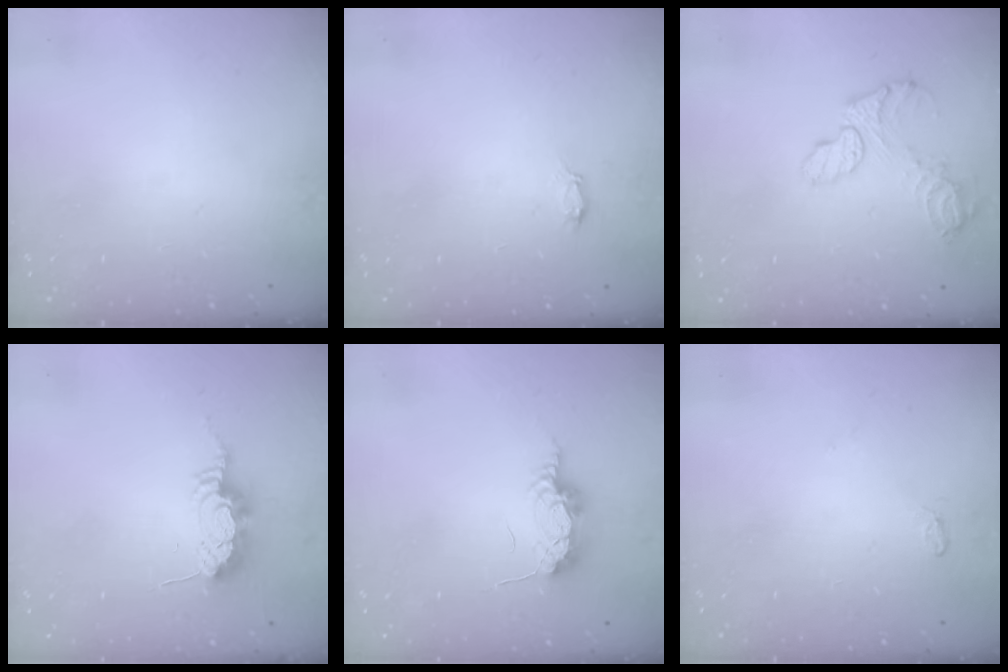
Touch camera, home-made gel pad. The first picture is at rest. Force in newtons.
{"total": 2.1, "press": 2.1, "slide": 0.3}
{"total": 10.3, "press": 10.3, "slide": 0.9}
{"total": 8.8, "press": 8.8, "slide": 0.5}
{"total": 7.6, "press": 7.3, "slide": 1.9}
{"total": 4.4, "press": 4.4, "slide": 0.5}